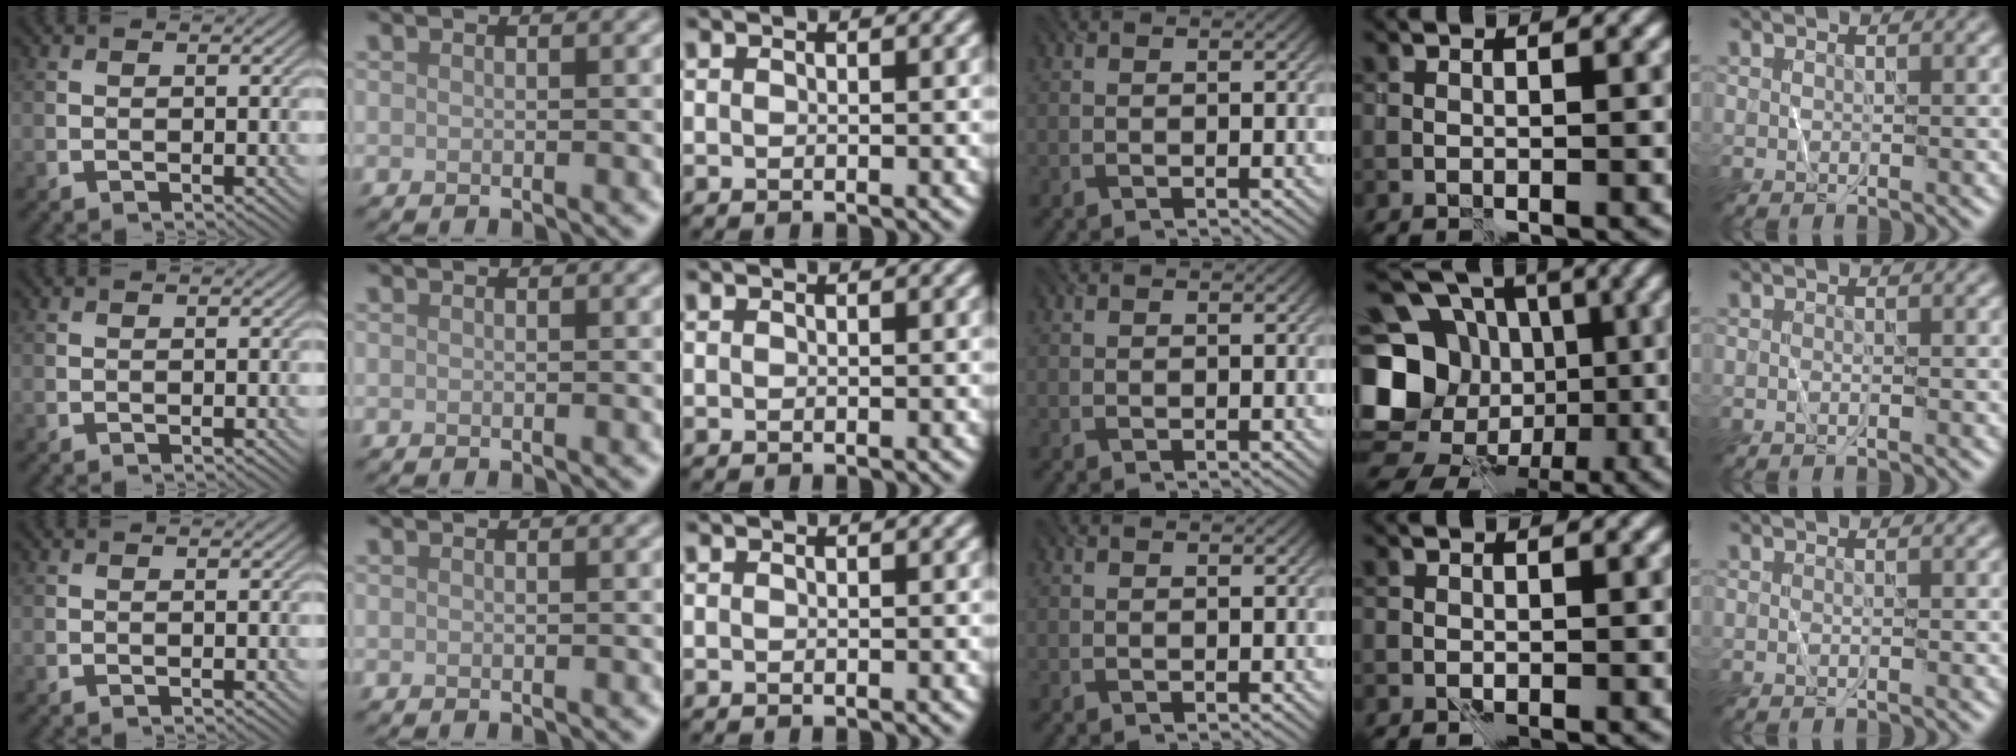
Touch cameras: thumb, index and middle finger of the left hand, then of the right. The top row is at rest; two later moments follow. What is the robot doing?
{"motion": "wrap", "object": "plastic wrap"}